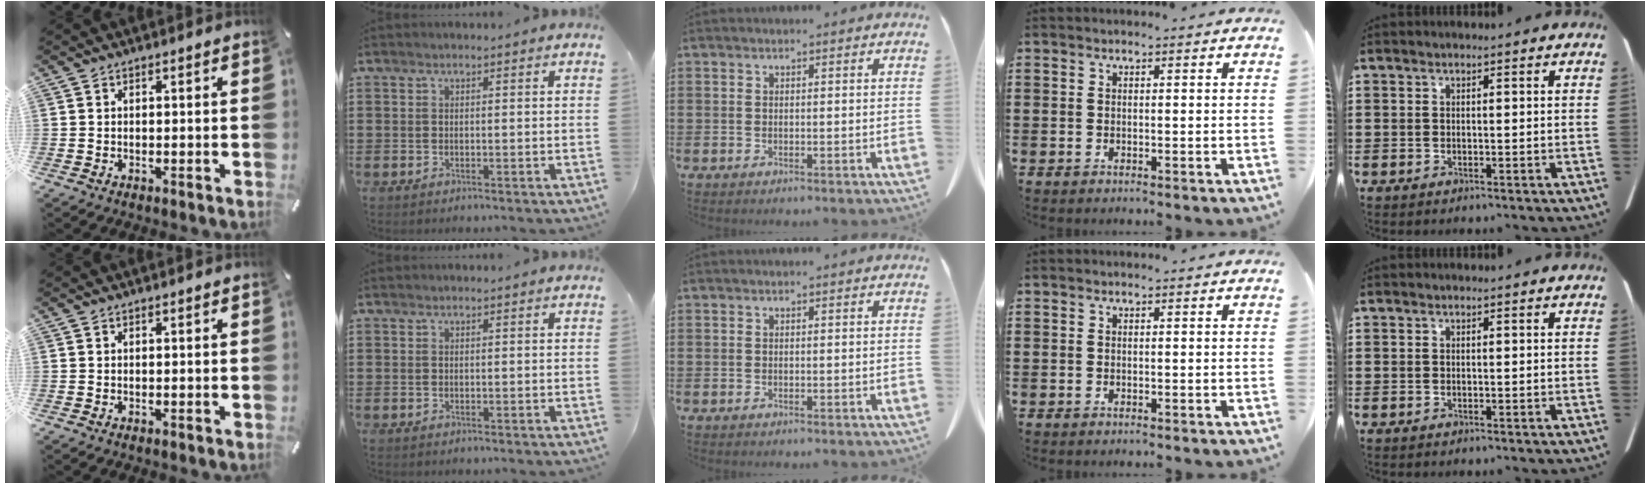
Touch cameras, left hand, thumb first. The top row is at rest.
{}